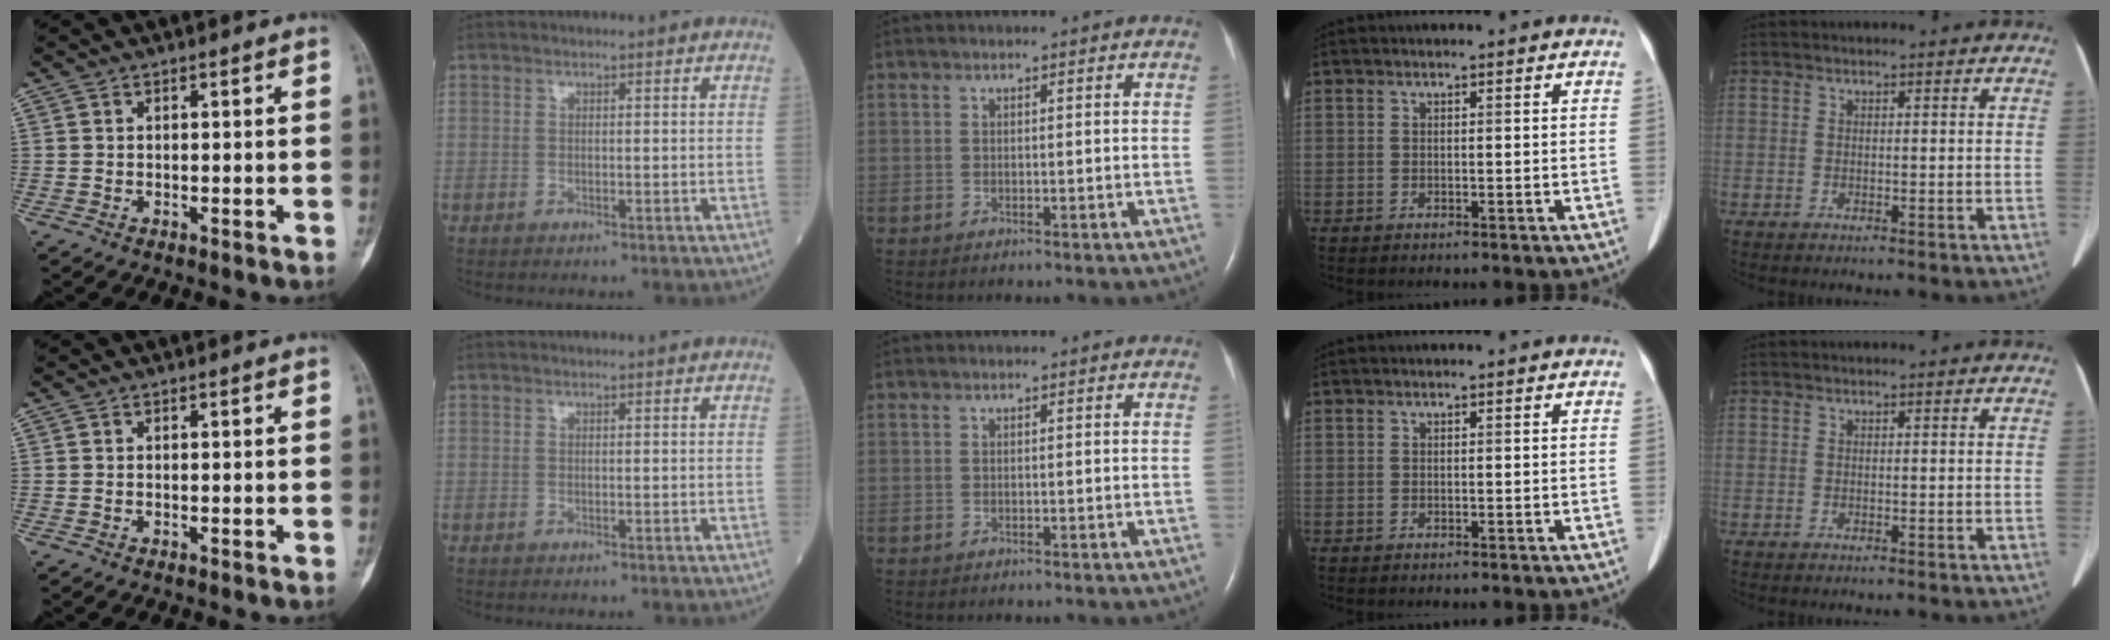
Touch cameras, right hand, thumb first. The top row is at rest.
{}